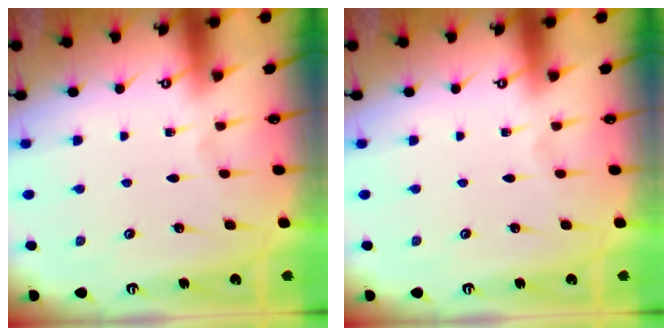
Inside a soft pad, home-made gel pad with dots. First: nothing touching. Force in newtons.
{"total": 0.0}